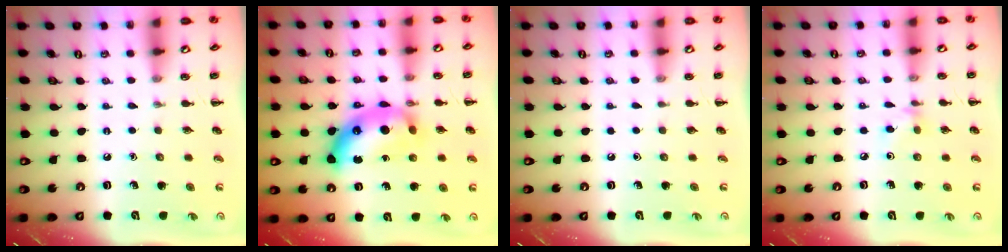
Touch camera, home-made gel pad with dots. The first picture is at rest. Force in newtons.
{"total": 15.9, "press": 15.9, "slide": 0.5}
{"total": 0.0}
{"total": 4.7, "press": 4.5, "slide": 1.5}